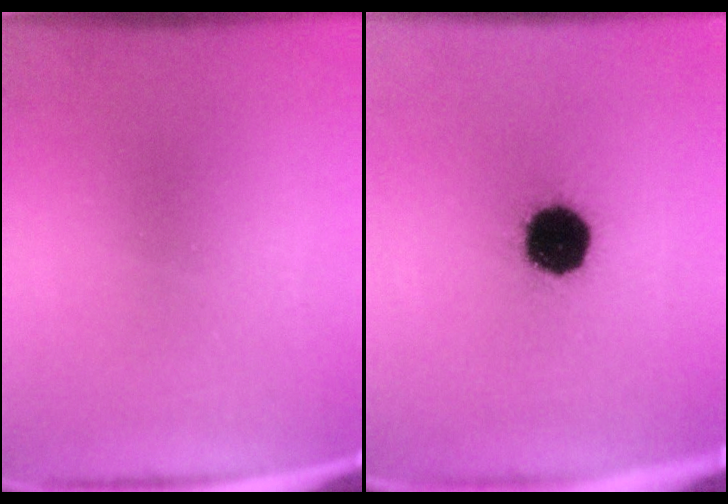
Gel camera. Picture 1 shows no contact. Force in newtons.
{"total": 15.1}